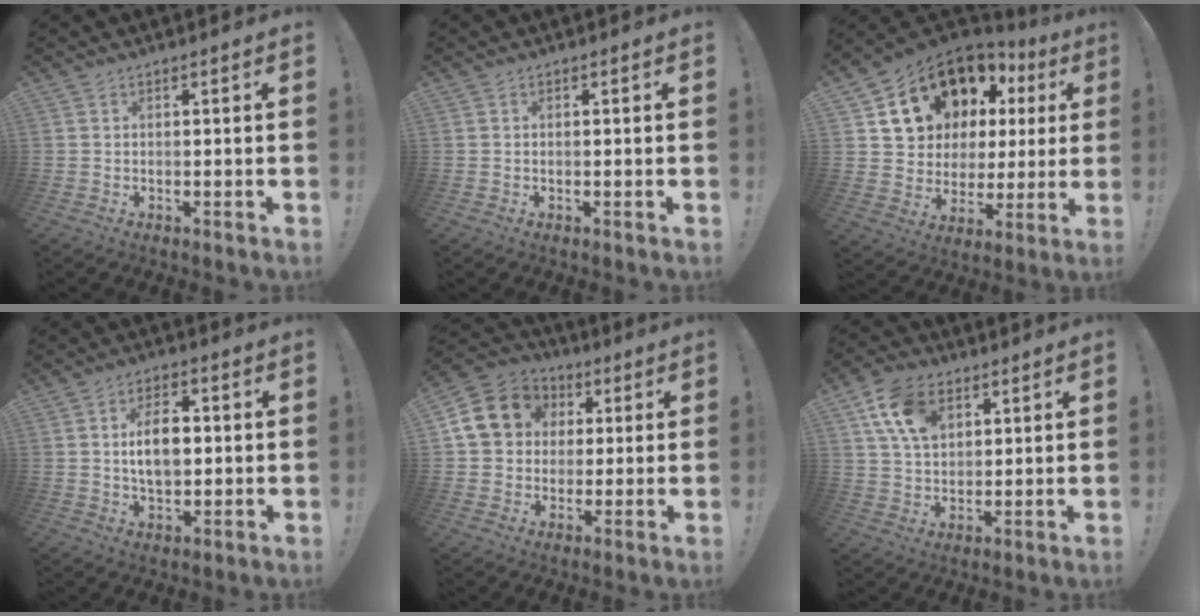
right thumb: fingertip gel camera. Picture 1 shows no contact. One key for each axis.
{"total": 0.0}
{"total": 16.3, "fx": 10.0, "fy": 10.9, "fz": 6.9, "tx": -0.113, "ty": -0.069, "tz": 0.211}
{"total": 9.8, "fx": 0.8, "fy": 6.0, "fz": 7.7, "tx": -0.134, "ty": -0.001, "tz": 0.008}
{"total": 15.4, "fx": 3.6, "fy": 13.2, "fz": 7.0, "tx": -0.103, "ty": 0.002, "tz": 0.080}
{"total": 13.6, "fx": 6.0, "fy": 9.3, "fz": 7.9, "tx": -0.129, "ty": -0.009, "tz": 0.118}